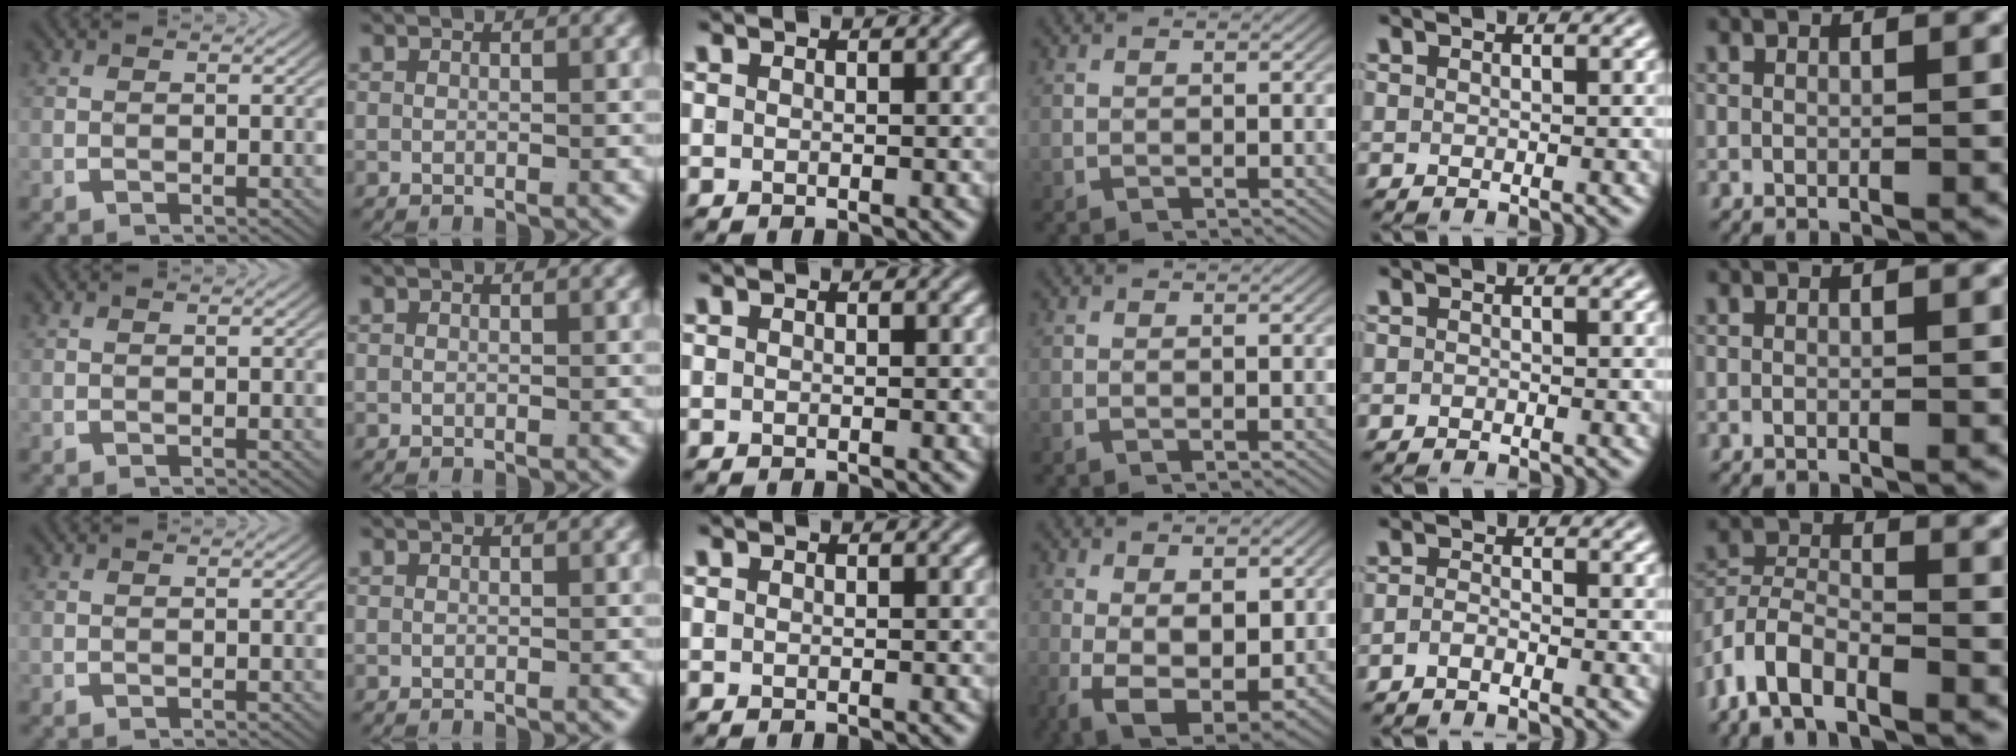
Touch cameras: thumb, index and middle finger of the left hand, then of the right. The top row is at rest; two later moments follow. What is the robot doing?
{"motion": "lift_and_place", "object": "shorts"}